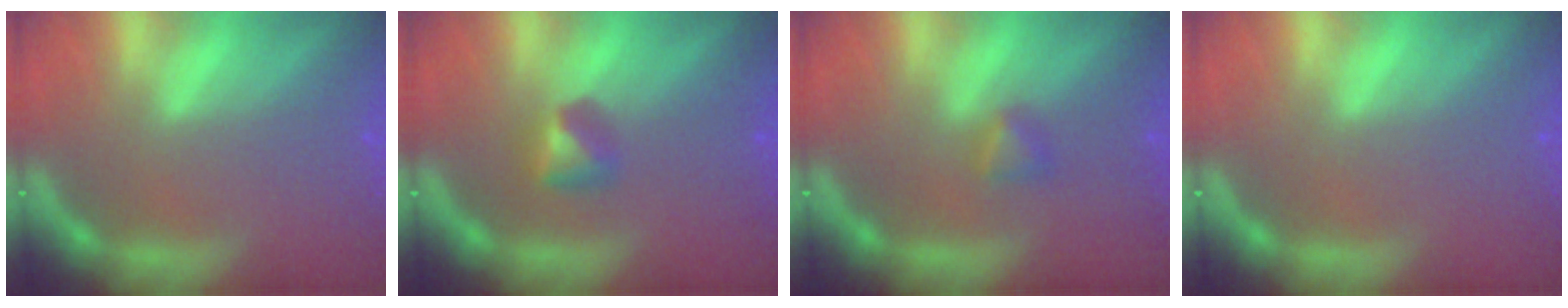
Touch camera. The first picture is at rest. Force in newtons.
{"total": 1.9}
{"total": 1.4}
{"total": 0.0}